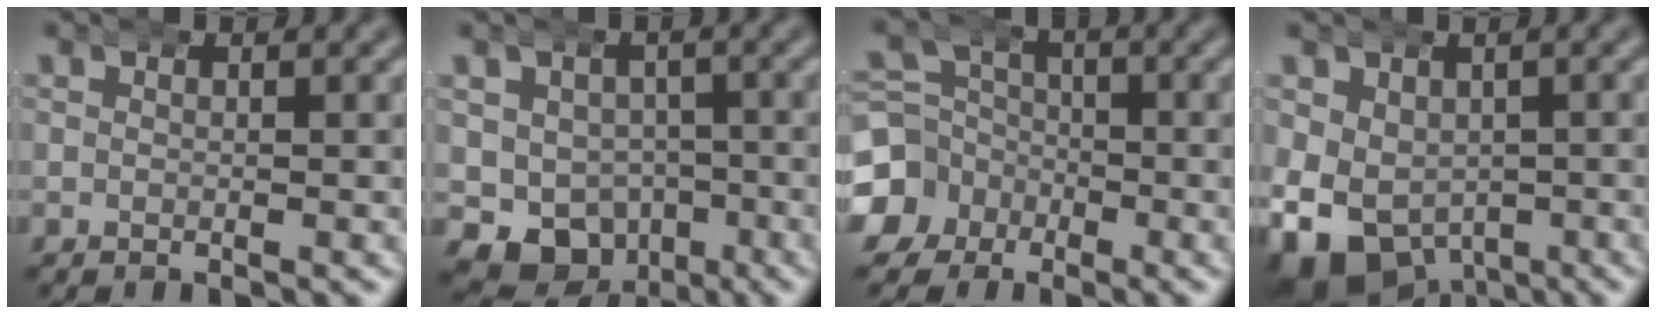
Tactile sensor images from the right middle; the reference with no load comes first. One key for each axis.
{"total": 15.0, "fx": -6.1, "fy": 12.9, "fz": 4.7, "tx": -0.117, "ty": -0.082, "tz": -0.084}
{"total": 8.1, "fx": -2.8, "fy": 7.3, "fz": 1.9, "tx": -0.049, "ty": -0.035, "tz": -0.048}
{"total": 14.6, "fx": -6.3, "fy": 11.7, "fz": 6.1, "tx": -0.143, "ty": -0.083, "tz": -0.079}